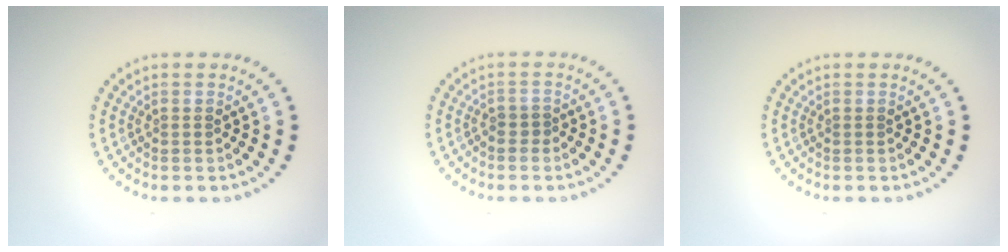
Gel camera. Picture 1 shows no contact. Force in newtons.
{"total": 0.9, "press": 0.6, "slide": 0.6}
{"total": 0.0}